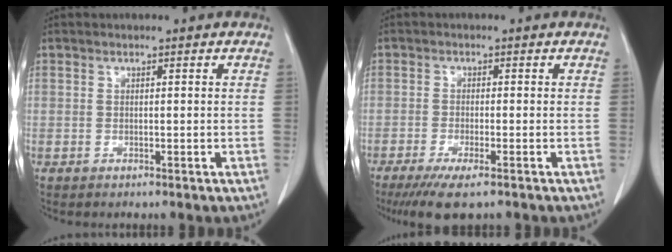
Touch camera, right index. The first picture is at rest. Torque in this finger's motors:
{"motor_torque": [0.62, -0.56, 0.23, 0.09]}